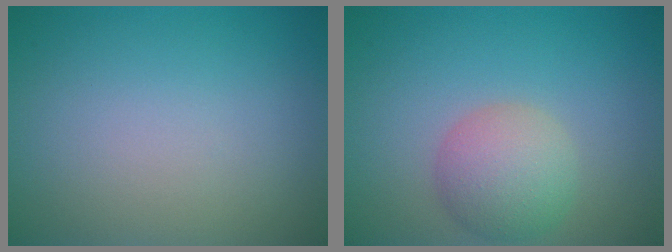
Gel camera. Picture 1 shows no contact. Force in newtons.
{"total": 4.1, "press": 4.1, "slide": 0.3}